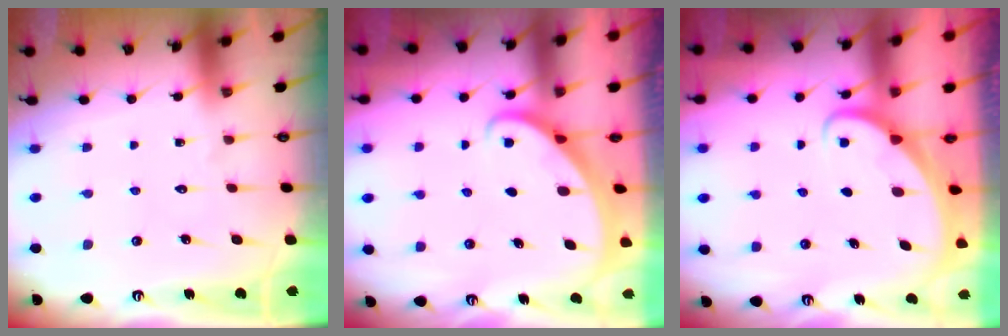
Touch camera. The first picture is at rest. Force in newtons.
{"total": 1.9, "press": 1.9, "slide": 0.0}
{"total": 1.6, "press": 1.6, "slide": 0.1}